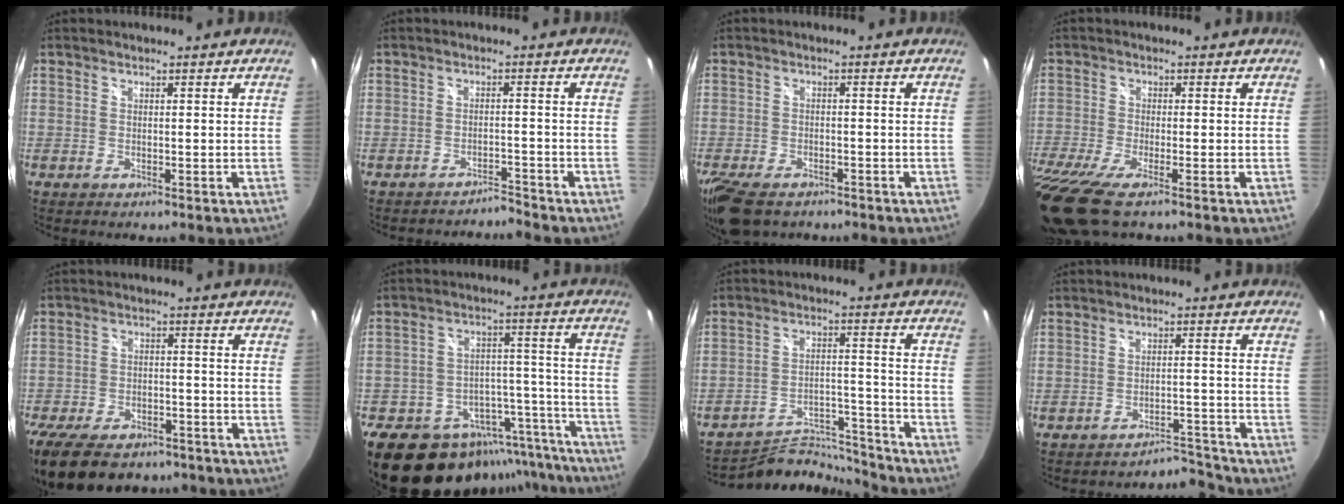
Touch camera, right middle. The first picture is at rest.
{"total": 2.7, "force": [-2.7, 0.2, -0.2], "torque": [0.000, -0.001, -0.045]}
{"total": 9.7, "force": [-7.0, 4.6, 4.8], "torque": [-0.127, -0.029, -0.127]}
{"total": 11.6, "force": [-7.9, 2.1, 8.2], "torque": [-0.191, -0.060, -0.147]}
{"total": 19.2, "force": [-14.2, 9.4, 8.9], "torque": [-0.218, -0.023, -0.214]}
{"total": 23.7, "force": [-19.9, 10.2, 8.0], "torque": [-0.131, 0.044, -0.261]}
{"total": 13.3, "force": [-13.2, 1.3, 0.7], "torque": [-0.022, 0.022, -0.208]}
{"total": 4.9, "force": [-4.8, 0.2, -1.0], "torque": [0.015, 0.016, -0.072]}